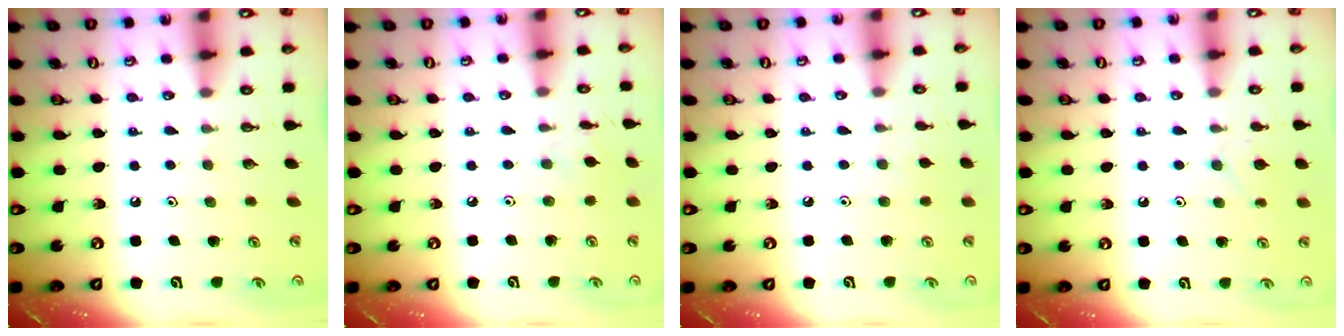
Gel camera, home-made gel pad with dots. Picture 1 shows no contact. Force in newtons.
{"total": 1.8, "press": 1.8, "slide": 0.4}
{"total": 2.4, "press": 2.4, "slide": 0.5}
{"total": 6.0, "press": 6.0, "slide": 1.0}